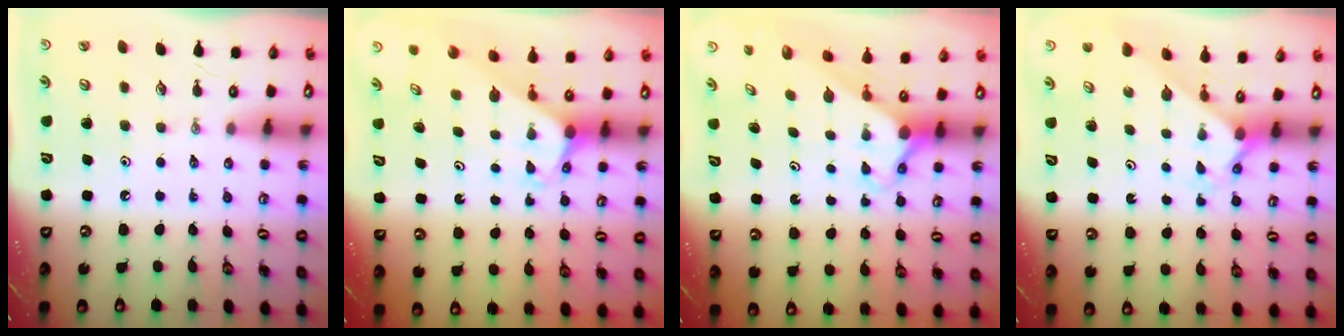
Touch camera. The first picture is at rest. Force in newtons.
{"total": 1.9, "press": 1.9, "slide": 0.1}
{"total": 2.8, "press": 2.8, "slide": 0.2}
{"total": 2.0, "press": 2.0, "slide": 0.2}